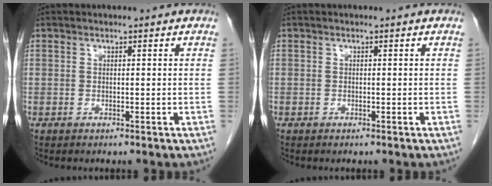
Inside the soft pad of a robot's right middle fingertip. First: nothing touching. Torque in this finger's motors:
{"motor_torque": [-0.14, -0.53, -0.47, -0.21]}